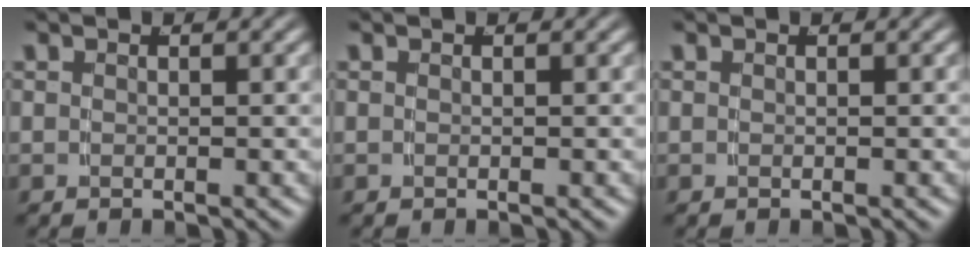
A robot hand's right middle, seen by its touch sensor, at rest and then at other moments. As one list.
[{"total": 0.0}, {"total": 0.0}]